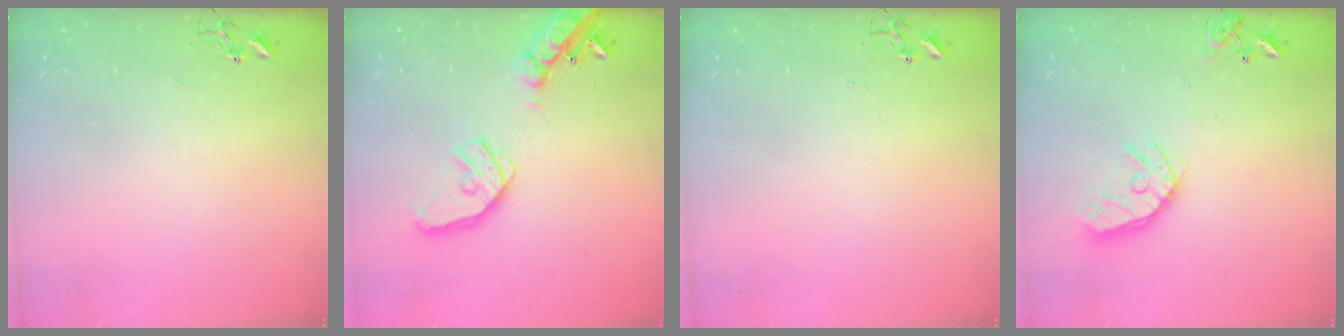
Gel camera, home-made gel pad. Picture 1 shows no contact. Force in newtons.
{"total": 18.8, "press": 18.6, "slide": 3.0}
{"total": 0.0}
{"total": 14.4, "press": 14.3, "slide": 1.9}